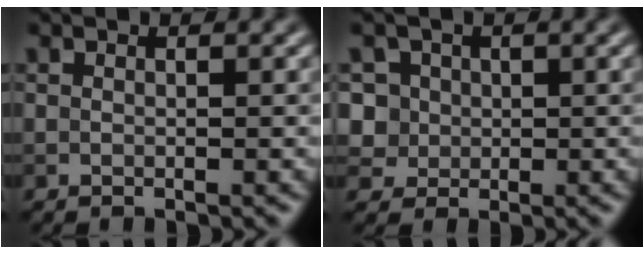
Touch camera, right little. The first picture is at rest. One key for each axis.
{"total": 5.8, "fx": 2.1, "fy": 5.0, "fz": 2.2, "tx": -0.037, "ty": 0.023, "tz": 0.018}